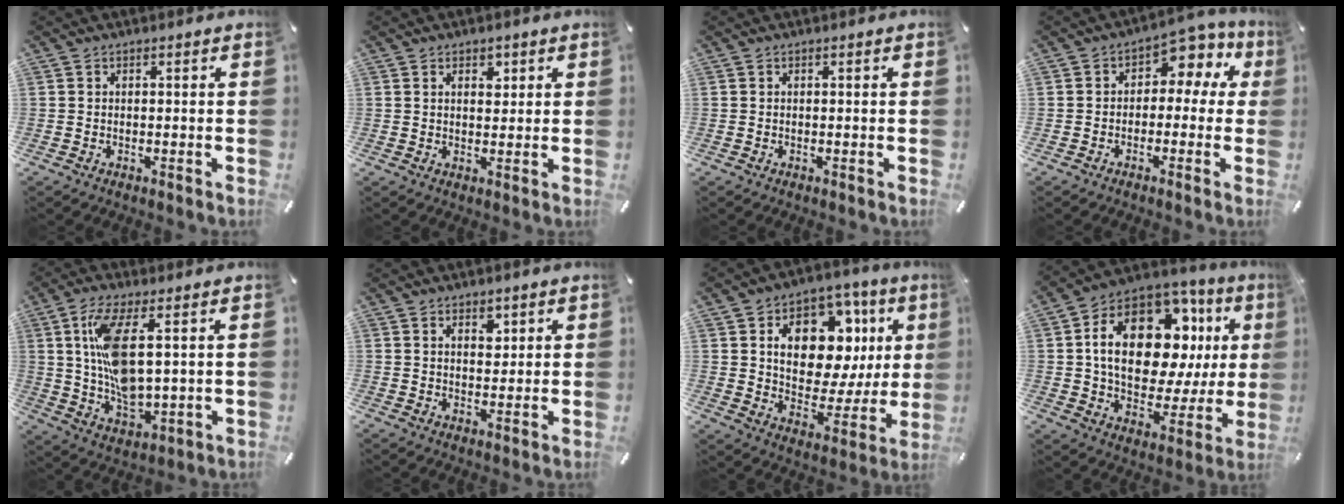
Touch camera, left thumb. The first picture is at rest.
{"total": 2.8, "force": [1.3, 1.9, 1.6], "torque": [-0.011, -0.006, 0.017]}
{"total": 0.0}
{"total": 6.5, "force": [1.4, 4.6, 4.4], "torque": [-0.060, -0.006, 0.016]}
{"total": 13.5, "force": [3.1, 6.0, 11.6], "torque": [-0.235, -0.012, 0.054]}
{"total": 3.4, "force": [1.8, 2.4, 1.5], "torque": [-0.002, -0.009, 0.025]}
{"total": 17.0, "force": [7.1, 10.7, 11.1], "torque": [-0.160, -0.048, 0.125]}
{"total": 22.5, "force": [6.3, 13.9, 16.6], "torque": [-0.269, -0.031, 0.103]}